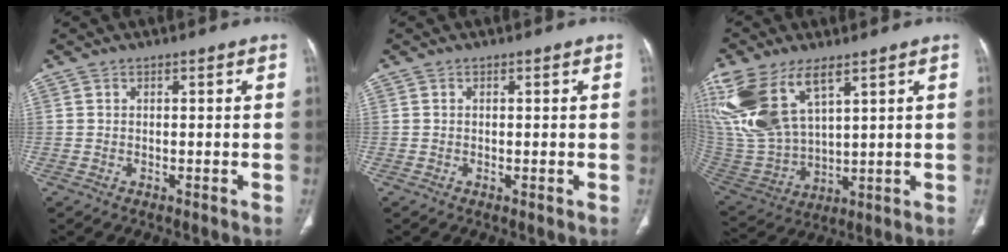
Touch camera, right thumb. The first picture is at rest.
{"total": 0.0}
{"total": 20.2, "force": [10.1, 9.9, 14.4], "torque": [-0.322, -0.029, 0.218]}